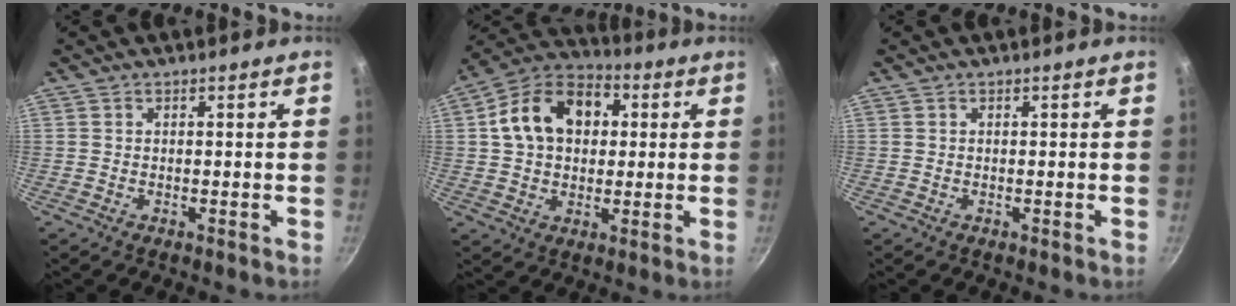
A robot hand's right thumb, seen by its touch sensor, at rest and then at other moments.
{"total": 15.3, "force": [2.8, 11.2, 10.0], "torque": [-0.143, 0.026, 0.030]}
{"total": 0.0}